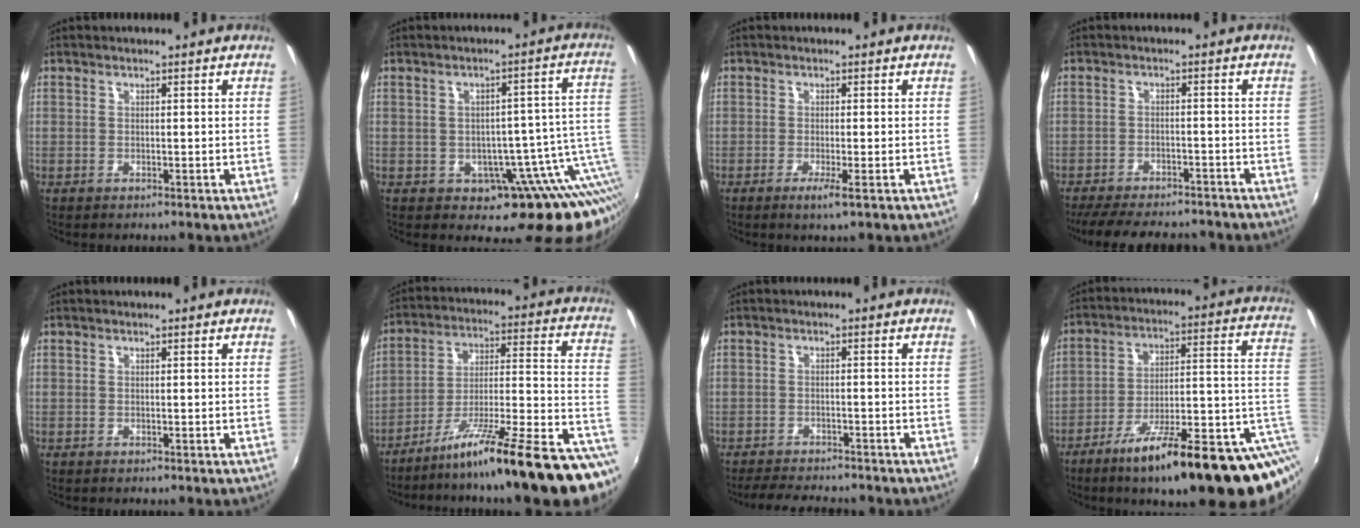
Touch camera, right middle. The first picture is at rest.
{"total": 12.9, "force": [-3.7, 7.8, 9.6], "torque": [-0.107, 0.000, -0.036]}
{"total": 2.6, "force": [-1.3, -0.1, 2.3], "torque": [-0.051, -0.008, -0.024]}
{"total": 15.4, "force": [-13.1, 4.5, 6.7], "torque": [-0.140, -0.022, -0.186]}
{"total": 0.0}
{"total": 25.1, "force": [-16.8, 1.8, 18.5], "torque": [-0.230, -0.028, -0.251]}
{"total": 7.5, "force": [-6.9, 1.6, 2.5], "torque": [-0.070, -0.008, -0.106]}
{"total": 24.7, "force": [-12.4, 4.4, 20.9], "torque": [-0.279, -0.027, -0.185]}